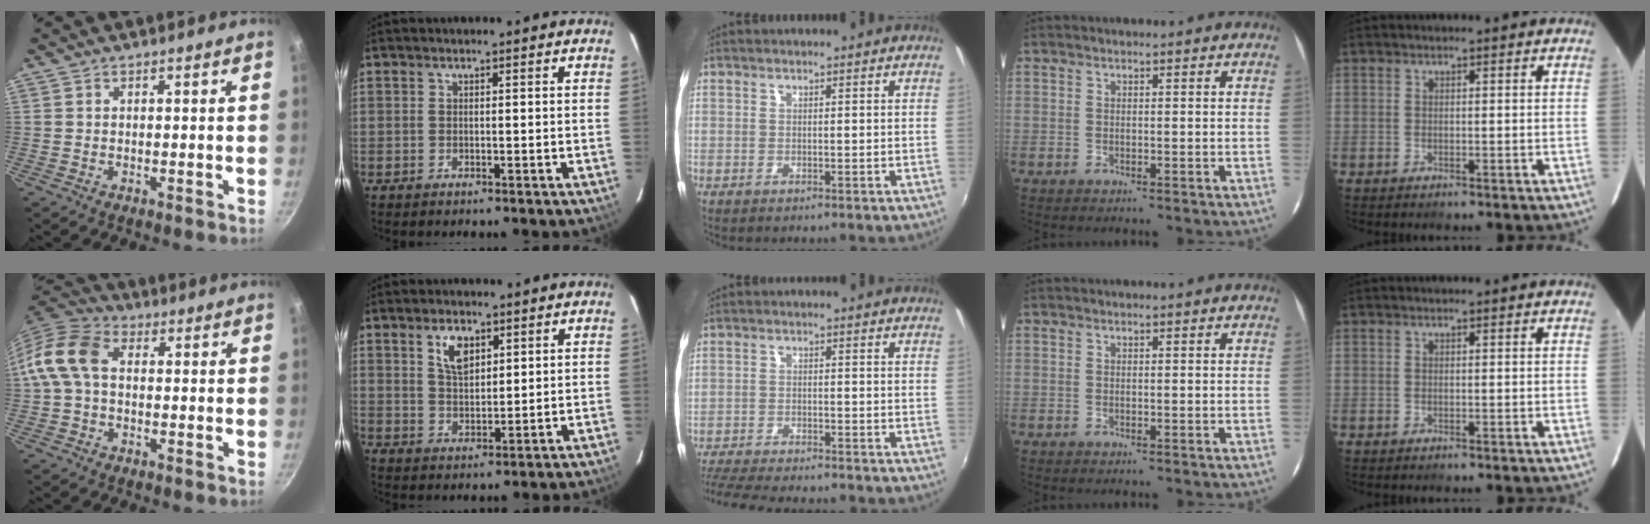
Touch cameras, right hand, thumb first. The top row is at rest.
{"thumb": {"total": 10.2, "force": [0.9, 7.1, 7.3], "torque": [-0.127, 0.025, -0.004]}, "index": {"total": 5.9, "force": [2.9, 3.0, 4.1], "torque": [-0.073, 0.006, 0.058]}, "middle": {"total": 12.5, "force": [-11.2, 1.9, 5.2], "torque": [-0.124, -0.023, -0.183]}}